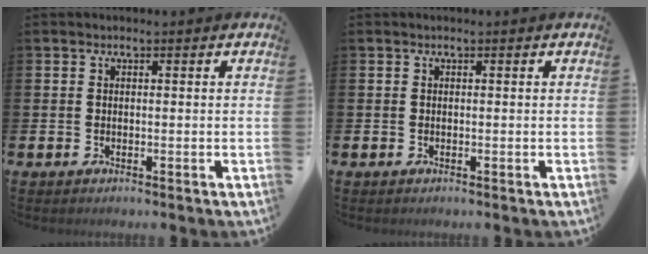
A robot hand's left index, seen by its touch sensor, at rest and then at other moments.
{"total": 0.0}